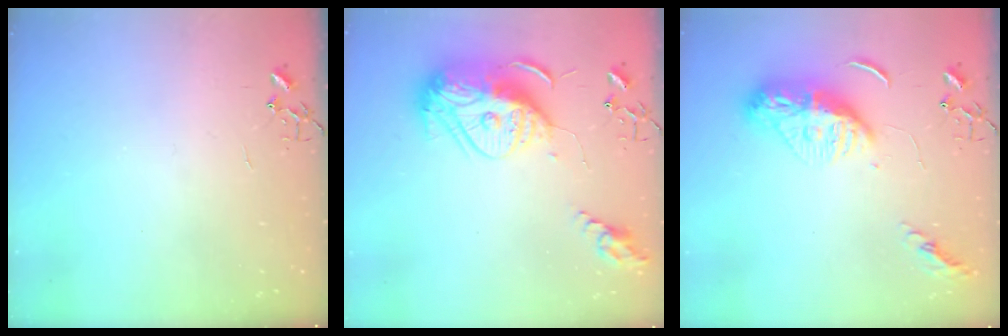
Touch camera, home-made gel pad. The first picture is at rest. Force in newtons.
{"total": 17.7, "press": 17.6, "slide": 1.6}
{"total": 11.5, "press": 11.4, "slide": 1.2}